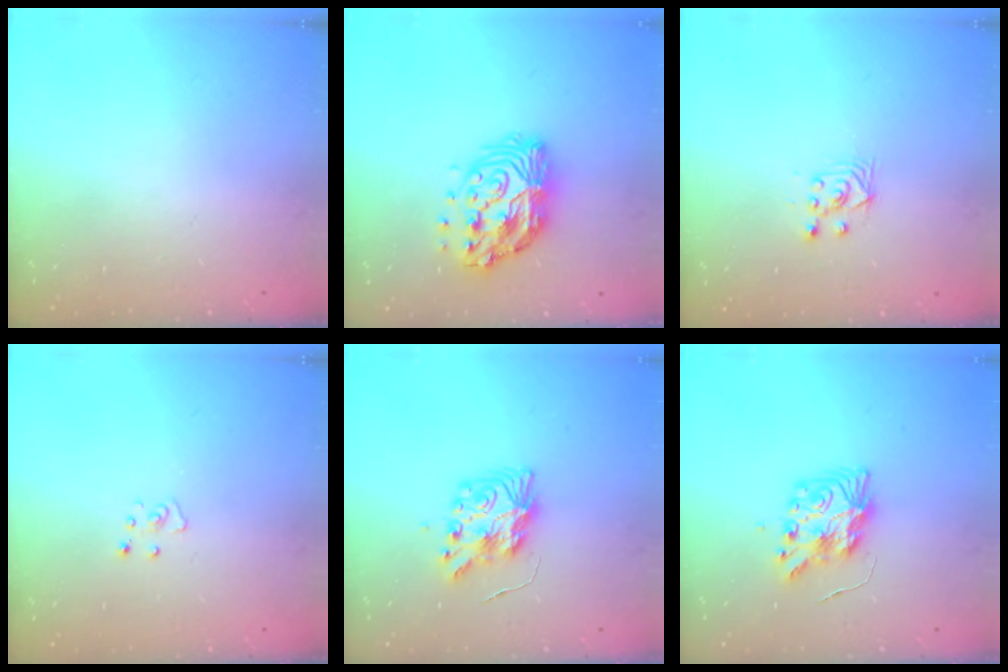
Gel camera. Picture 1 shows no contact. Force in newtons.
{"total": 15.1, "press": 15.0, "slide": 1.1}
{"total": 3.5, "press": 3.2, "slide": 1.3}
{"total": 2.8, "press": 2.8, "slide": 0.2}
{"total": 9.8, "press": 9.8, "slide": 0.9}
{"total": 9.8, "press": 9.8, "slide": 0.9}